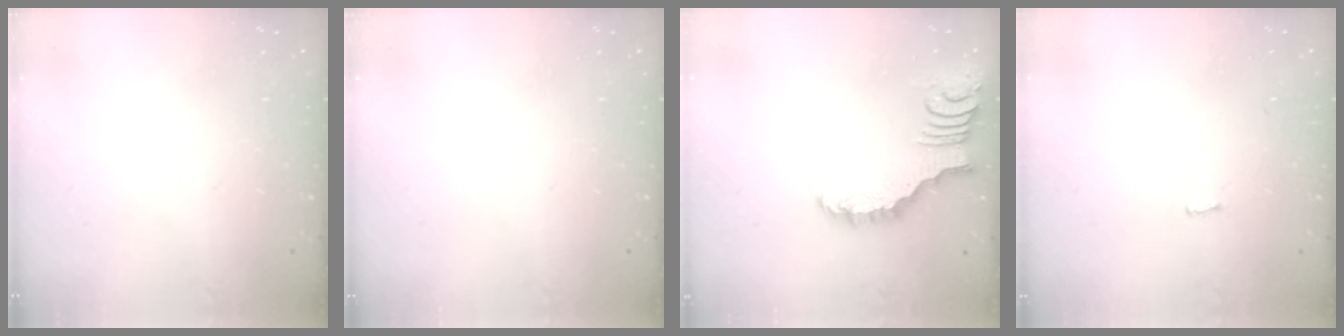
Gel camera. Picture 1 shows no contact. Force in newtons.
{"total": 0.0}
{"total": 2.1, "press": 2.1, "slide": 0.2}
{"total": 1.6, "press": 1.6, "slide": 0.2}